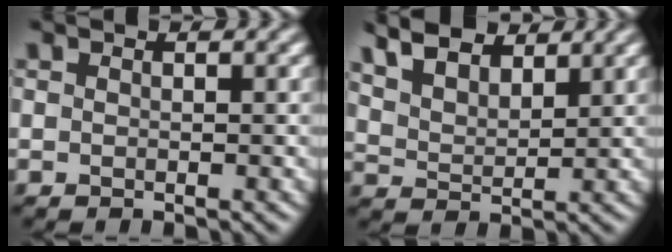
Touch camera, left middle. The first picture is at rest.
{"total": 6.5, "force": [5.2, 2.7, 2.8], "torque": [-0.075, 0.018, 0.083]}